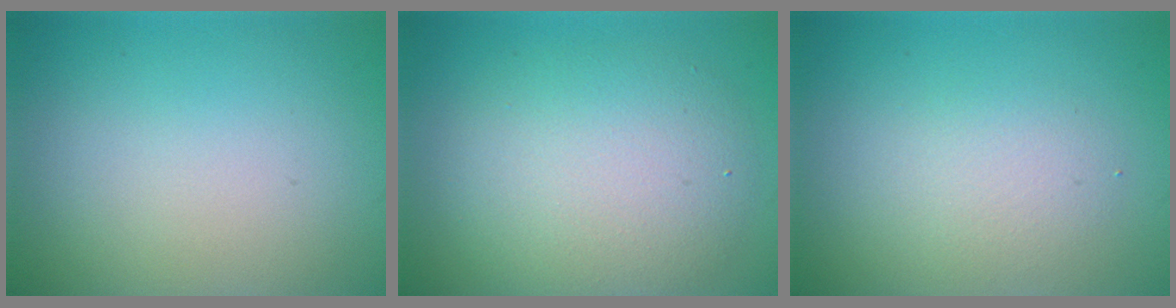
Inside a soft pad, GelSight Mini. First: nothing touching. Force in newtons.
{"total": 6.0, "press": 6.0, "slide": 0.2}
{"total": 2.2, "press": 2.2, "slide": 0.1}